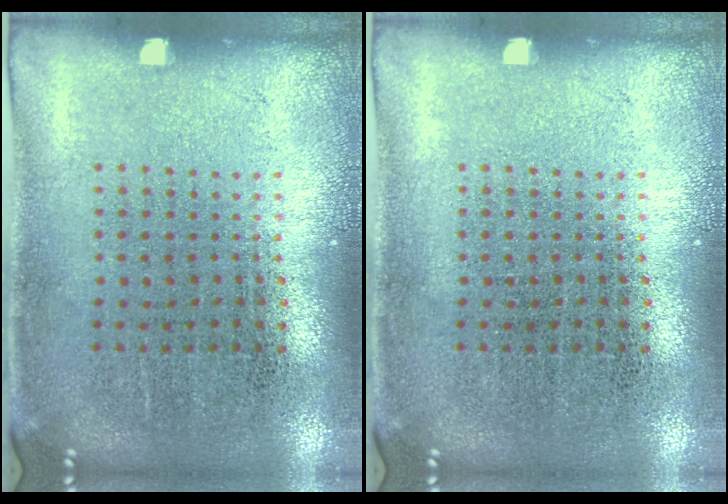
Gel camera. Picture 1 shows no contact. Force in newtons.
{"total": 0.0}